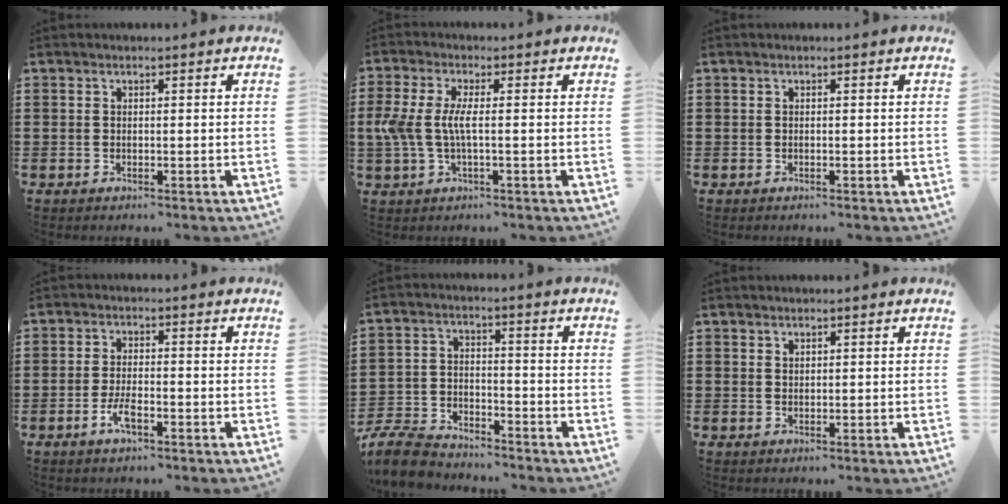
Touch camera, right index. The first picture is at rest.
{"total": 5.1, "force": [-0.5, 1.5, 4.8], "torque": [-0.124, -0.011, -0.020]}
{"total": 0.0}
{"total": 3.6, "force": [-1.8, 1.2, 2.9], "torque": [-0.062, -0.001, -0.037]}
{"total": 7.2, "force": [-6.8, 1.4, 1.6], "torque": [-0.051, 0.008, -0.138]}
{"total": 0.8, "force": [0.7, 0.4, 0.1], "torque": [-0.004, 0.000, 0.014]}